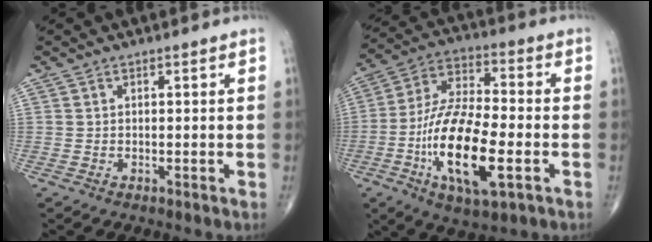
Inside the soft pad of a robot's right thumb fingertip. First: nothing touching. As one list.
[{"total": 19.2, "force": [-5.4, 7.1, 17.0], "torque": [-0.327, 0.018, -0.095]}]